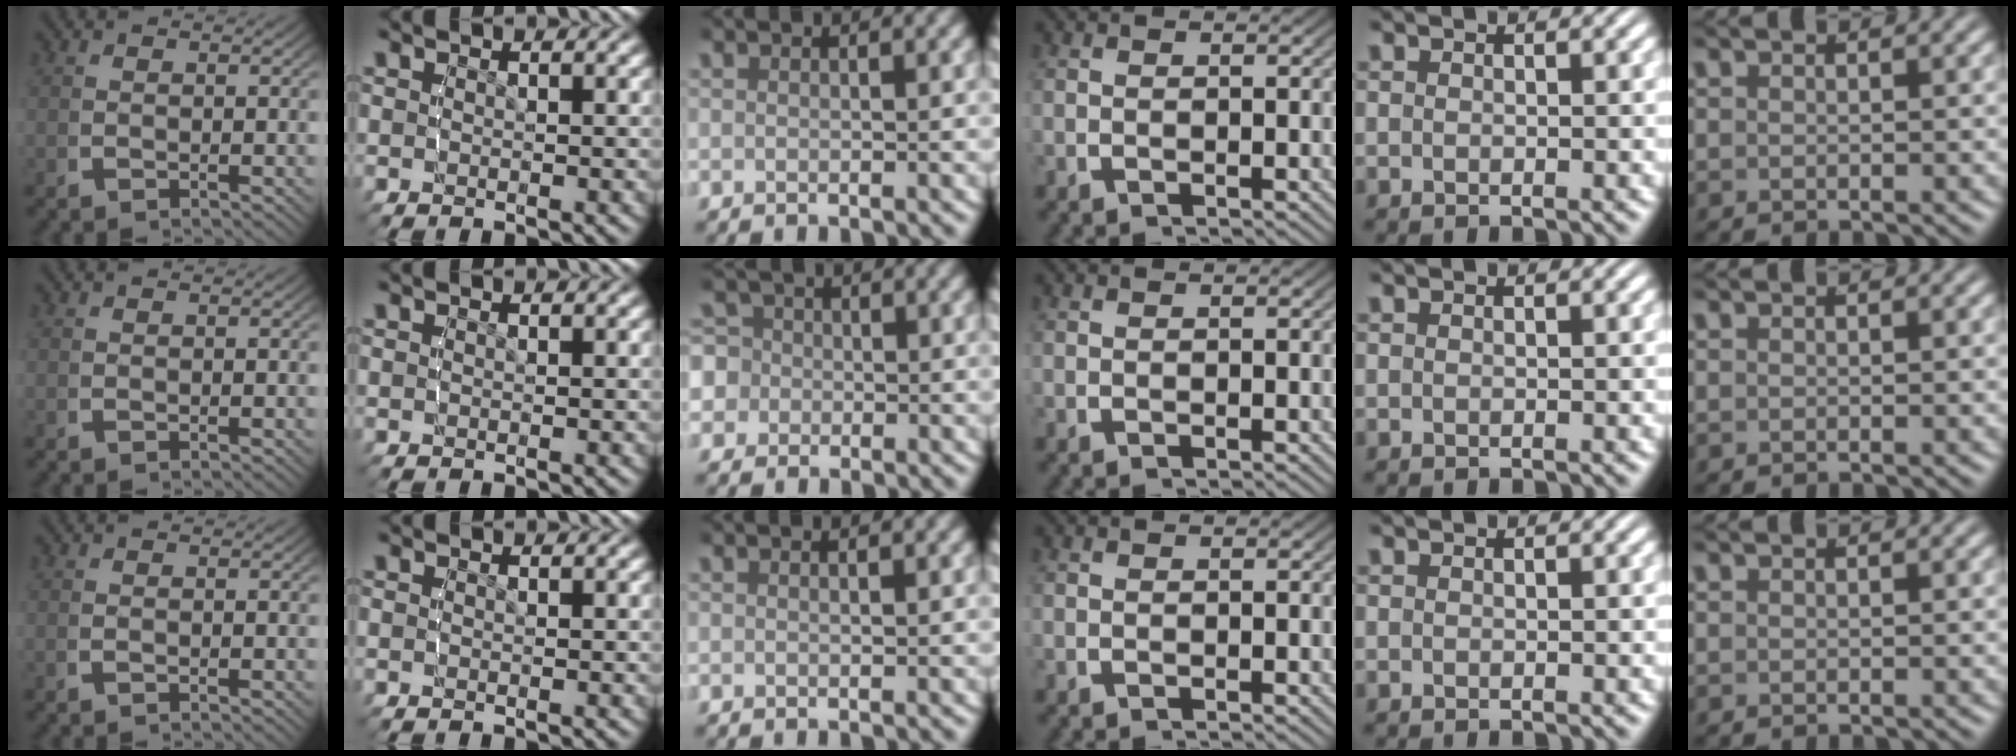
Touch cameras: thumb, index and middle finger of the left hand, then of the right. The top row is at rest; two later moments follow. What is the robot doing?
{"motion": "lift_and_place", "object": "glue stick"}